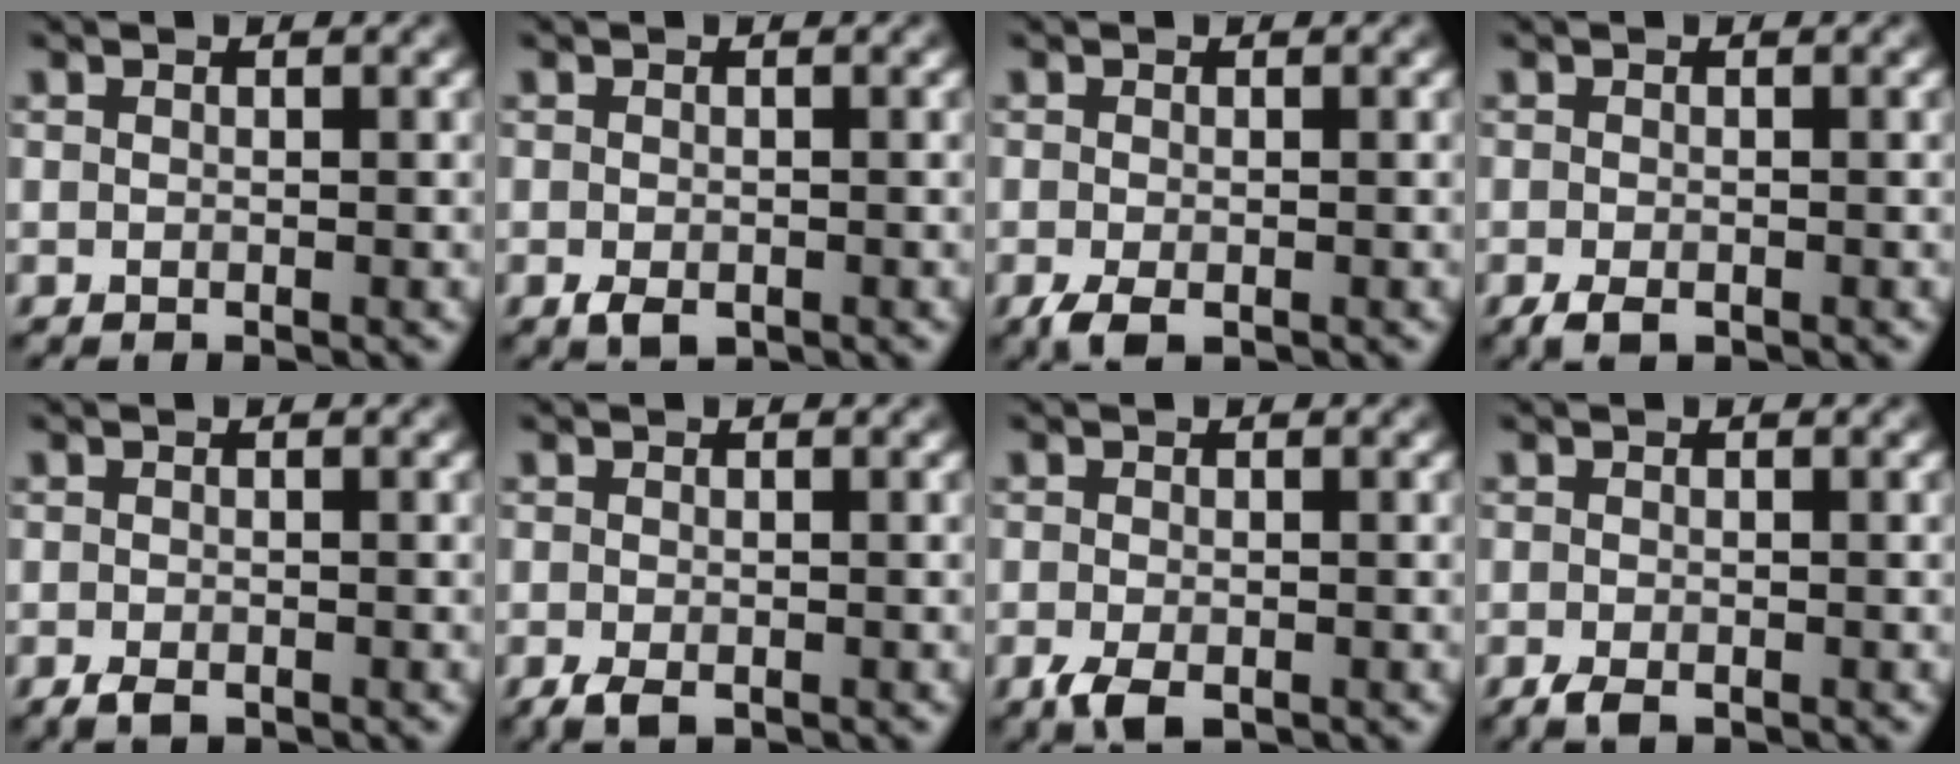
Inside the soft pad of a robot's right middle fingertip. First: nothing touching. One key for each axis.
{"total": 1.5, "fx": -0.7, "fy": 0.9, "fz": 1.0, "tx": -0.020, "ty": -0.005, "tz": -0.012}
{"total": 2.0, "fx": -1.1, "fy": 0.9, "fz": 1.4, "tx": -0.032, "ty": -0.009, "tz": -0.020}
{"total": 1.8, "fx": -1.1, "fy": 0.8, "fz": 1.1, "tx": -0.024, "ty": -0.006, "tz": -0.020}
{"total": 1.5, "fx": -1.0, "fy": 0.7, "fz": 0.9, "tx": -0.017, "ty": -0.005, "tz": -0.018}
{"total": 1.7, "fx": -1.1, "fy": 0.8, "fz": 1.2, "tx": -0.026, "ty": -0.008, "tz": -0.020}
{"total": 2.5, "fx": -1.3, "fy": 1.2, "fz": 1.7, "tx": -0.036, "ty": -0.008, "tz": -0.024}
{"total": 1.5, "fx": -1.0, "fy": 0.6, "fz": 0.9, "tx": -0.019, "ty": -0.006, "tz": -0.019}